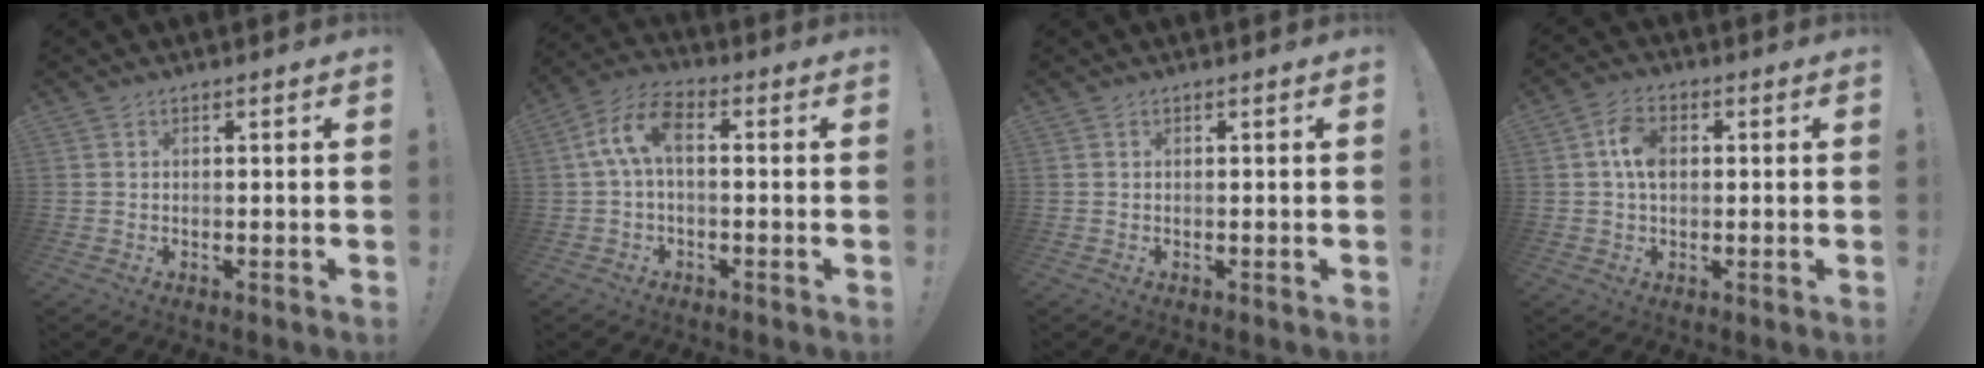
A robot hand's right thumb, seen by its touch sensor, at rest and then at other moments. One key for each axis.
{"total": 8.9, "fx": 0.9, "fy": 4.1, "fz": 7.8, "tx": -0.159, "ty": 0.005, "tz": 0.019}
{"total": 0.0}
{"total": 7.3, "fx": 0.8, "fy": 4.8, "fz": 5.4, "tx": -0.104, "ty": 0.007, "tz": 0.014}